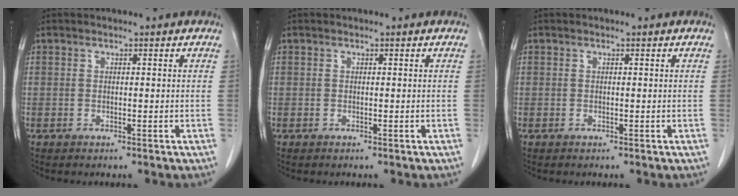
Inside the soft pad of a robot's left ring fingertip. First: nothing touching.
{"total": 0.0}
{"total": 0.0}